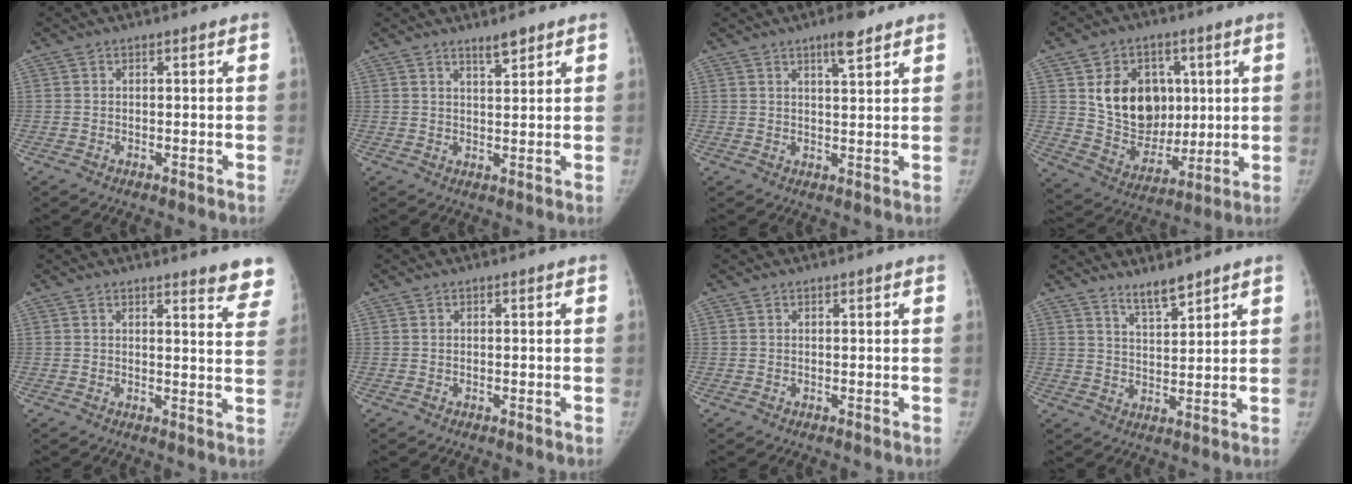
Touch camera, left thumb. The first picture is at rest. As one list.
[{"total": 2.9, "force": [2.4, 0.5, 1.7], "torque": [-0.023, -0.020, 0.041]}, {"total": 4.8, "force": [3.3, 1.0, 3.3], "torque": [-0.046, -0.020, 0.050]}, {"total": 16.1, "force": [3.9, 12.7, 9.1], "torque": [-0.094, -0.018, 0.083]}, {"total": 7.9, "force": [6.9, 1.2, 3.7], "torque": [-0.013, -0.040, 0.060]}, {"total": 0.0}, {"total": 0.0}, {"total": 4.9, "force": [4.3, 0.8, 2.2], "torque": [-0.028, -0.034, 0.079]}]